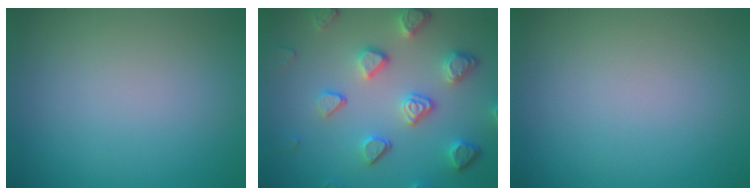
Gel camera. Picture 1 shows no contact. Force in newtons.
{"total": 5.0, "press": 4.2, "slide": 2.8}
{"total": 0.0}